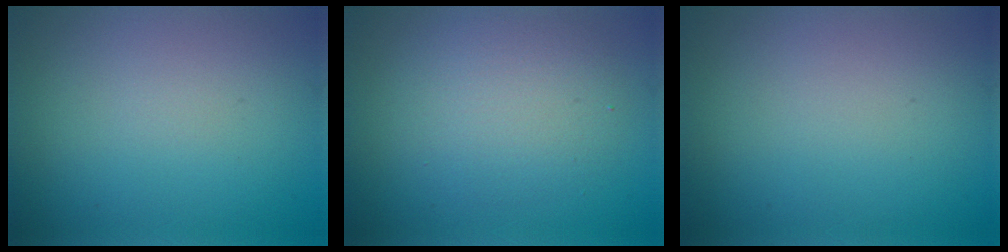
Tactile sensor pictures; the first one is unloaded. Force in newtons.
{"total": 4.1, "press": 4.1, "slide": 0.3}
{"total": 0.0}